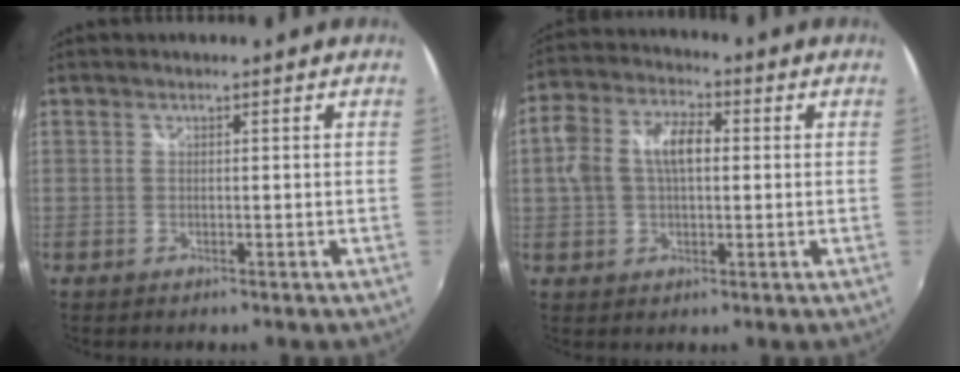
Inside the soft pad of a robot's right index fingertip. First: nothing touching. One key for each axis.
{"total": 9.8, "fx": 1.0, "fy": 6.0, "fz": 7.7, "tx": -0.156, "ty": 0.029, "tz": 0.019}